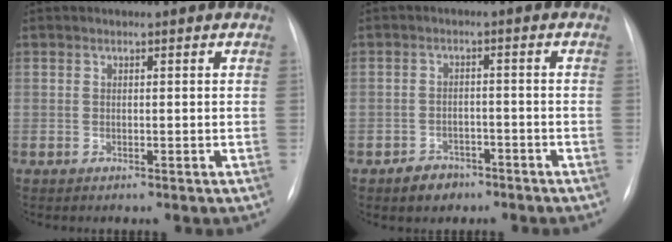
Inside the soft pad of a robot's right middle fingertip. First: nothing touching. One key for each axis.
{"total": 3.6, "fx": -2.6, "fy": 2.3, "fz": 0.9, "tx": -0.019, "ty": 0.005, "tz": -0.035}